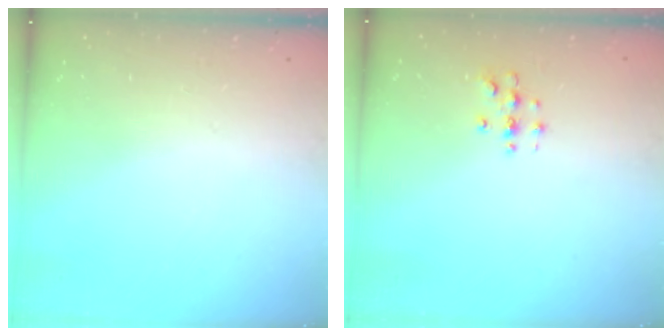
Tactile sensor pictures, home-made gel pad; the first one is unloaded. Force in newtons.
{"total": 2.8, "press": 2.8, "slide": 0.2}